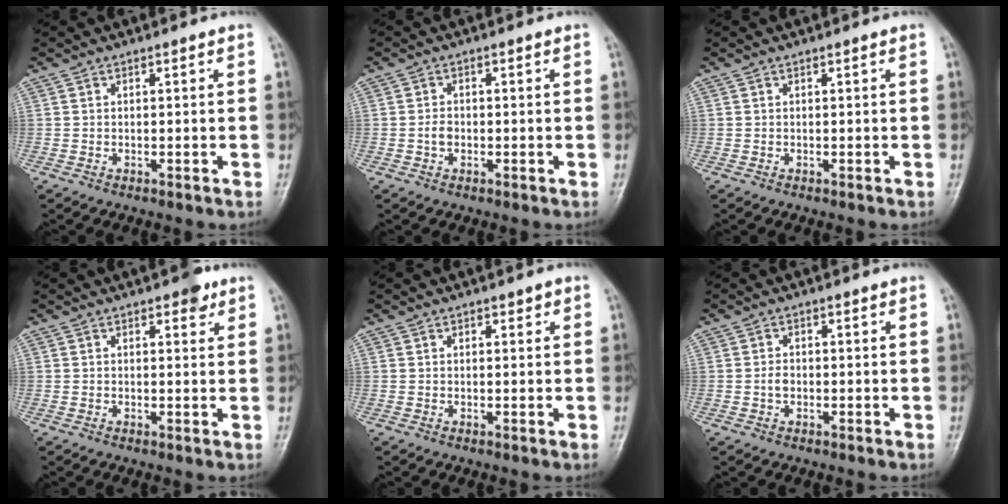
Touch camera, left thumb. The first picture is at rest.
{"total": 2.0, "force": [-0.5, 1.4, 1.2], "torque": [-0.019, 0.006, -0.012]}
{"total": 0.0}
{"total": 2.9, "force": [1.8, 1.4, 1.9], "torque": [-0.014, -0.006, 0.020]}
{"total": 1.4, "force": [0.8, 0.8, 0.9], "torque": [-0.001, -0.001, 0.008]}
{"total": 1.7, "force": [-0.4, 1.3, 1.1], "torque": [-0.017, 0.004, -0.009]}